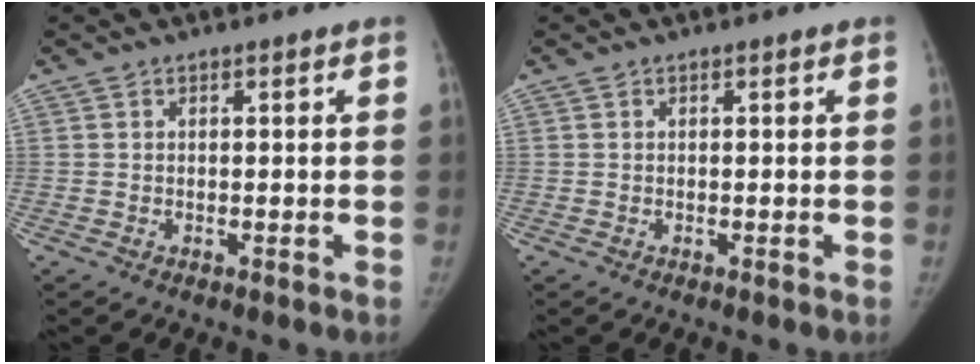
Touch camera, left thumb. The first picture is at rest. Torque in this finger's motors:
{"motor_torque": [0.00, 0.00, 0.05, -0.05, 0.00]}